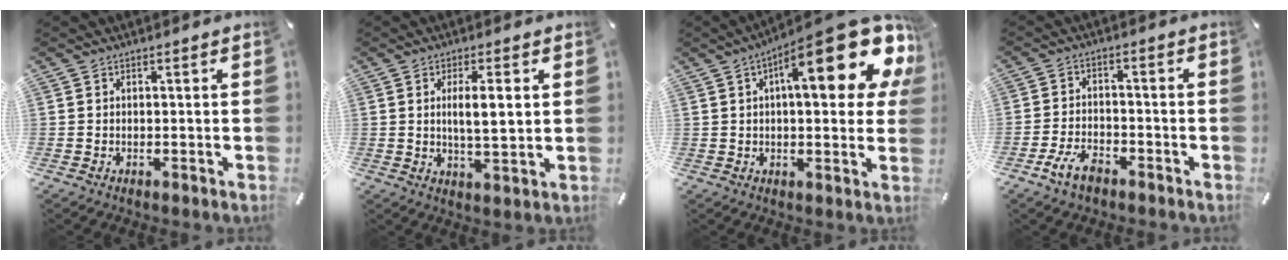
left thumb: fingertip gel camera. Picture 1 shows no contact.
{"total": 6.8, "force": [1.5, 1.5, 6.4], "torque": [-0.109, -0.005, 0.020]}
{"total": 23.1, "force": [9.6, 7.5, 19.6], "torque": [-0.269, -0.054, 0.146]}
{"total": 6.8, "force": [-4.4, 3.6, 3.7], "torque": [-0.088, 0.018, -0.085]}